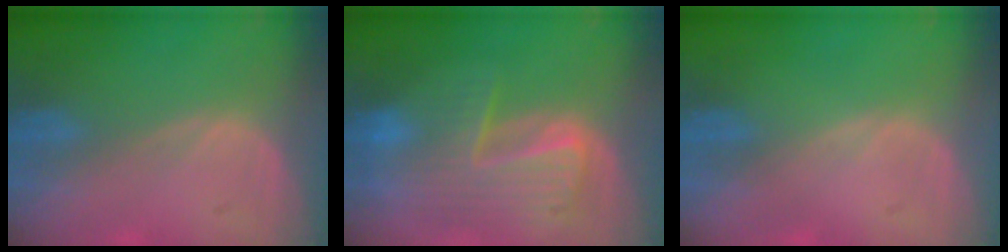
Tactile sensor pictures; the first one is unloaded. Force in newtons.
{"total": 9.9, "press": 8.5, "slide": 5.1}
{"total": 0.0}